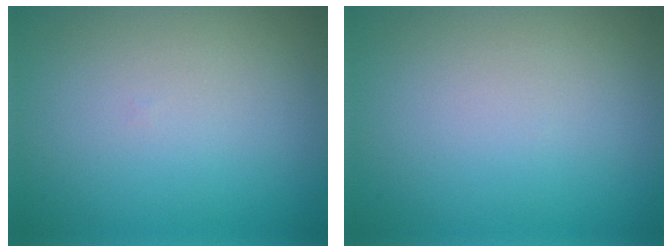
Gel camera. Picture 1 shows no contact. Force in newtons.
{"total": 0.0}